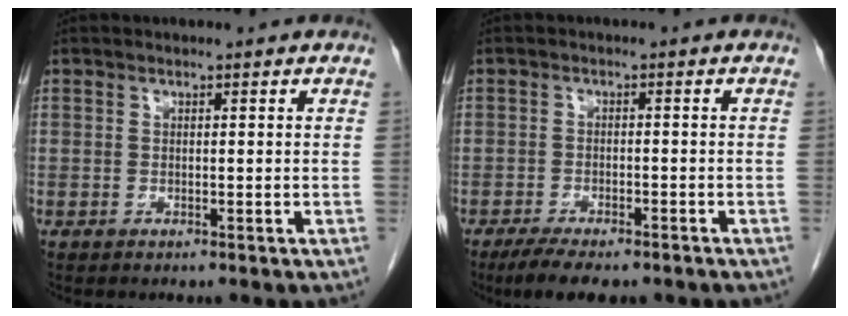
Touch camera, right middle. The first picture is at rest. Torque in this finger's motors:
{"motor_torque": [1.14, -0.85, 0.09, 0.08]}